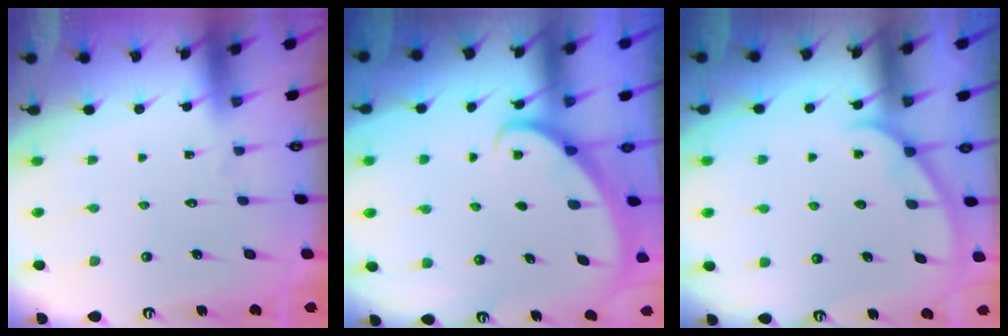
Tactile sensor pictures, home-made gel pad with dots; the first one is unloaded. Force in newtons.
{"total": 2.3, "press": 2.3, "slide": 0.1}
{"total": 1.9, "press": 1.9, "slide": 0.2}